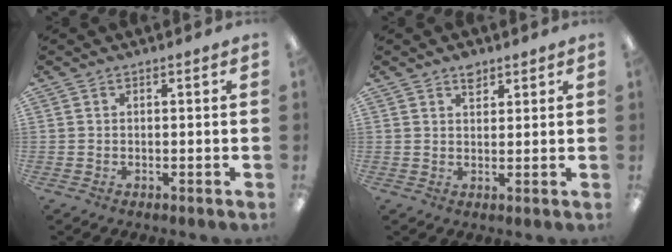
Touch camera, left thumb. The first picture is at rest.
{"total": 3.0, "force": [2.2, 1.7, 1.3], "torque": [-0.004, -0.010, 0.036]}